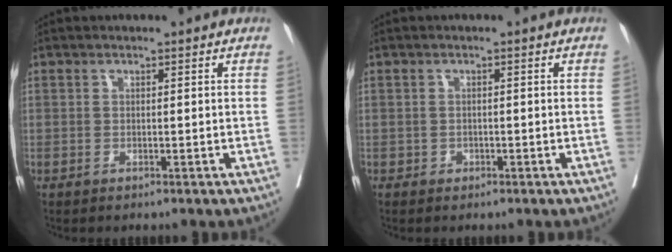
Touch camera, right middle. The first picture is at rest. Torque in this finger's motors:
{"motor_torque": [-0.06, -0.04, -0.03, -0.01]}